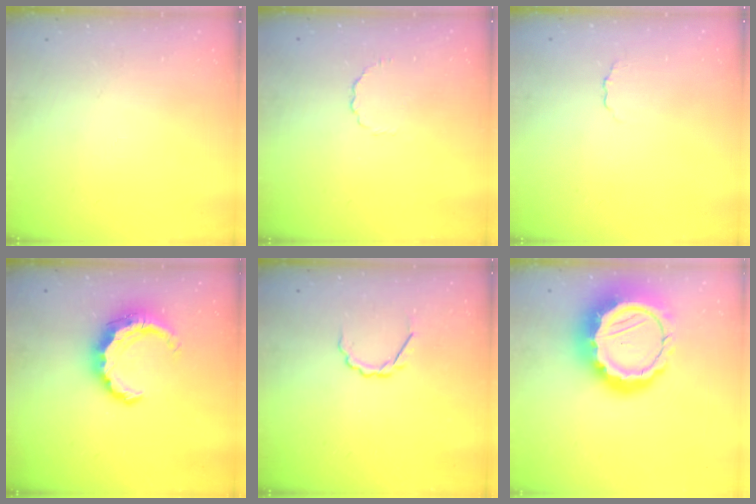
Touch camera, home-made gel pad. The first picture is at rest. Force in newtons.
{"total": 3.2, "press": 3.0, "slide": 1.2}
{"total": 1.2, "press": 1.2, "slide": 0.3}
{"total": 10.0, "press": 9.9, "slide": 1.3}
{"total": 4.2, "press": 4.1, "slide": 0.8}
{"total": 20.7, "press": 20.3, "slide": 4.1}